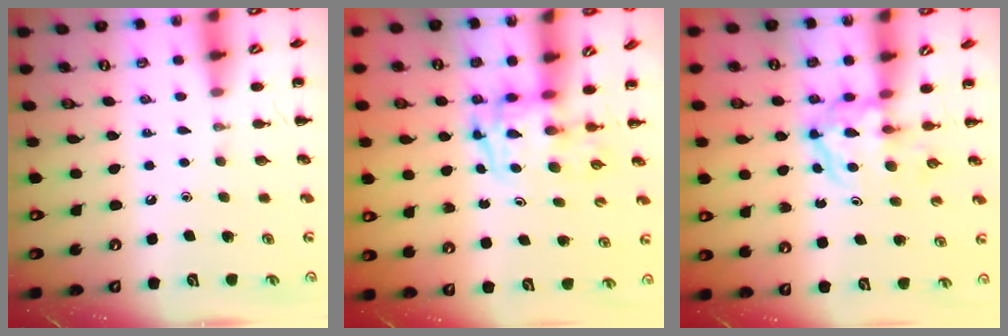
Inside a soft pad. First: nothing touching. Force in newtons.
{"total": 3.2, "press": 3.2, "slide": 0.5}
{"total": 3.8, "press": 3.8, "slide": 0.5}